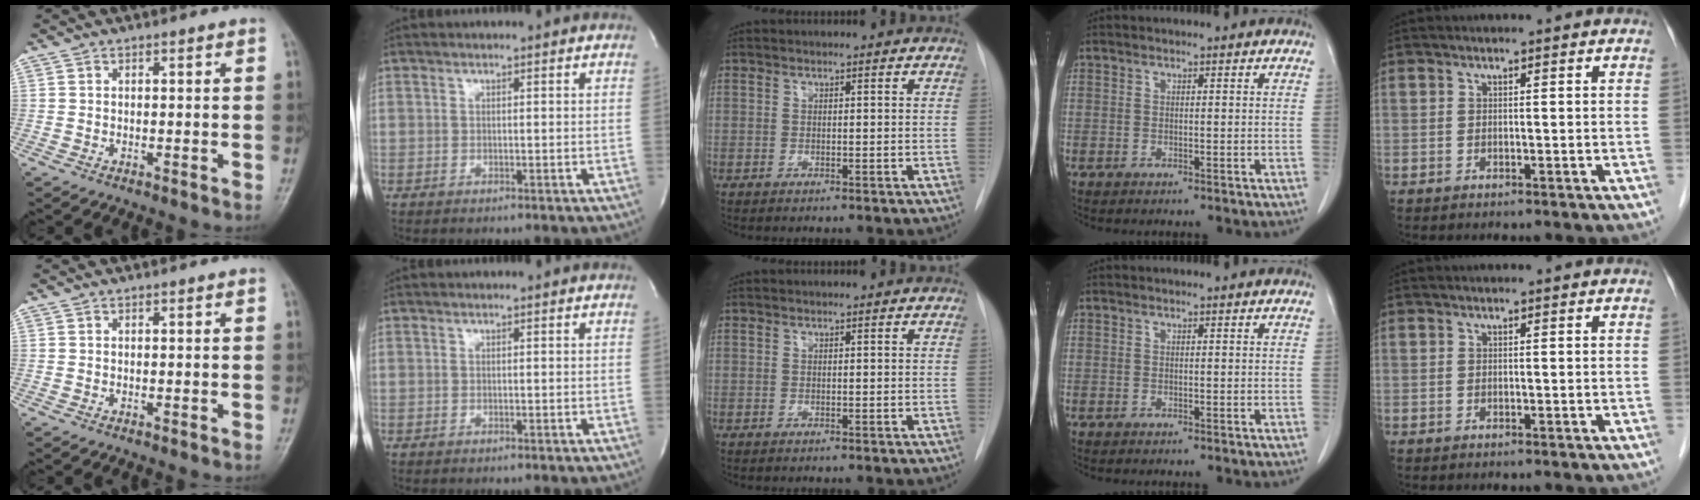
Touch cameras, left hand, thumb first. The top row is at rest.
{}